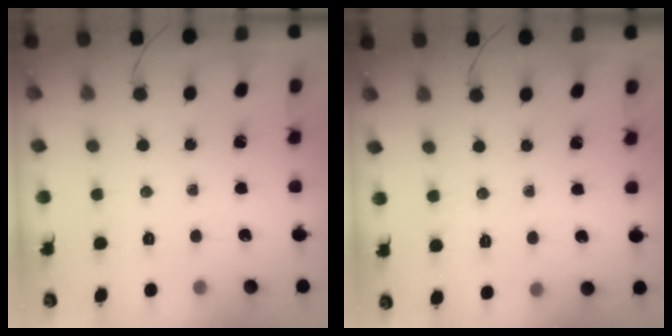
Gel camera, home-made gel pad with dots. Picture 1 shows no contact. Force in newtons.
{"total": 1.4, "press": 0.5, "slide": 1.3}